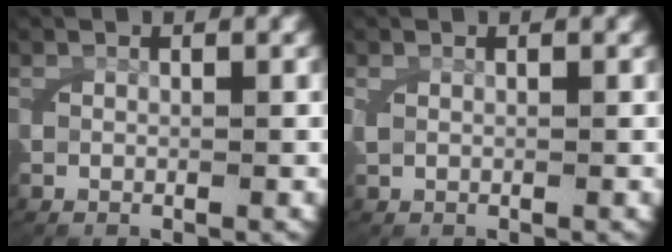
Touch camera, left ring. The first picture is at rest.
{"total": 0.6, "force": [0.4, 0.1, 0.4], "torque": [-0.012, 0.002, 0.012]}